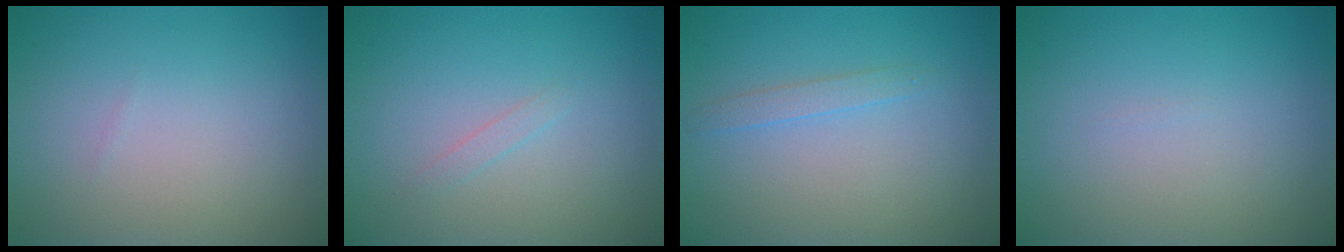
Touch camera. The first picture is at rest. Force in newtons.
{"total": 0.7, "press": 0.7, "slide": 0.0}
{"total": 1.1, "press": 1.1, "slide": 0.2}
{"total": 0.0}